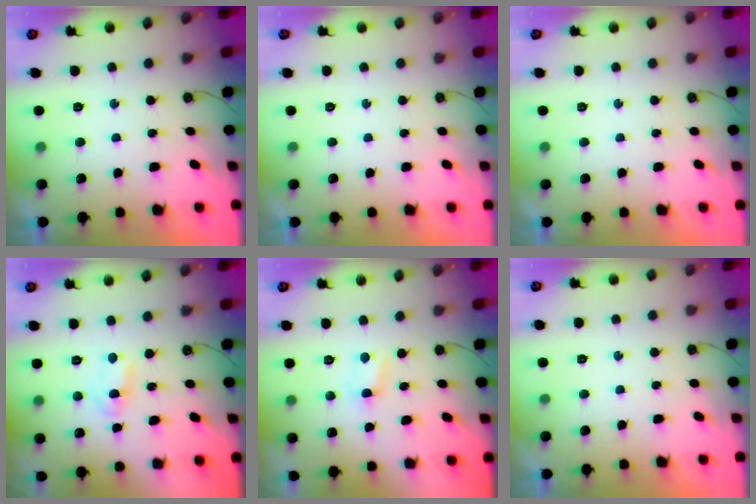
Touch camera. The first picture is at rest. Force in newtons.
{"total": 0.0}
{"total": 0.0}
{"total": 1.7, "press": 1.7, "slide": 0.3}
{"total": 2.8, "press": 2.8, "slide": 0.3}
{"total": 0.0}